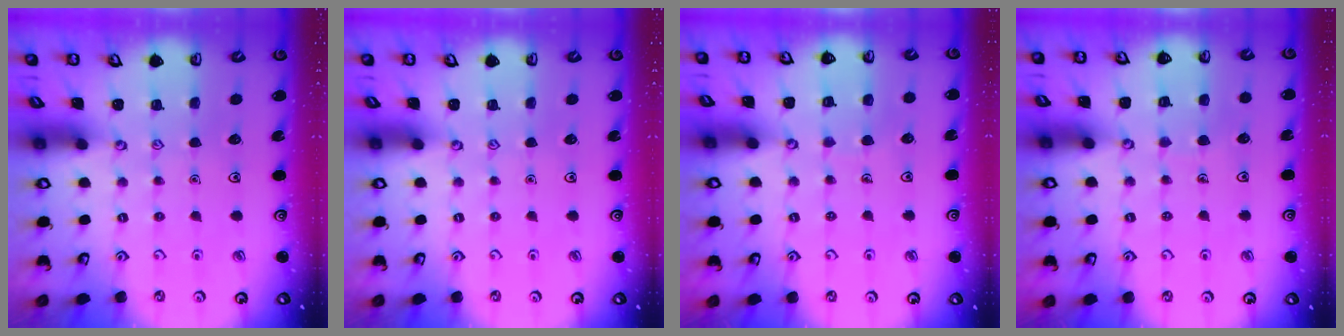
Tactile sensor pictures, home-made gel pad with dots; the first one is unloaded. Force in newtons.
{"total": 0.0}
{"total": 4.6, "press": 4.6, "slide": 0.4}
{"total": 4.6, "press": 4.6, "slide": 0.4}